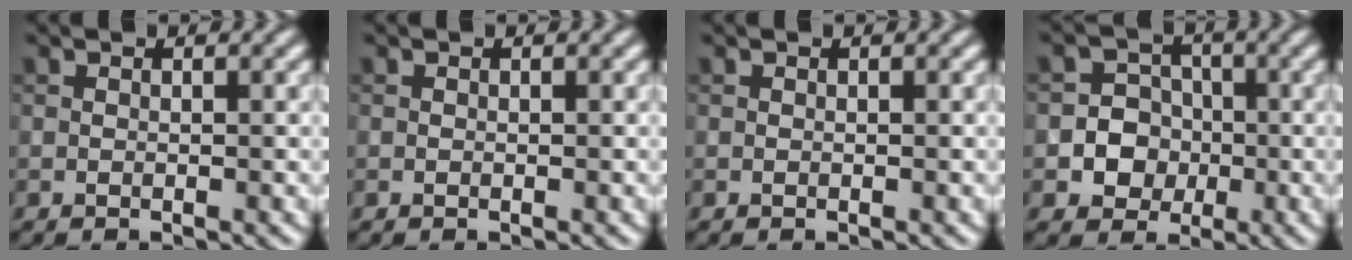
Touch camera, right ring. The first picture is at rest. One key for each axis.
{"total": 0.0}
{"total": 0.0}
{"total": 5.0, "fx": -1.1, "fy": 4.8, "fz": 1.3, "tx": -0.001, "ty": 0.015, "tz": -0.039}